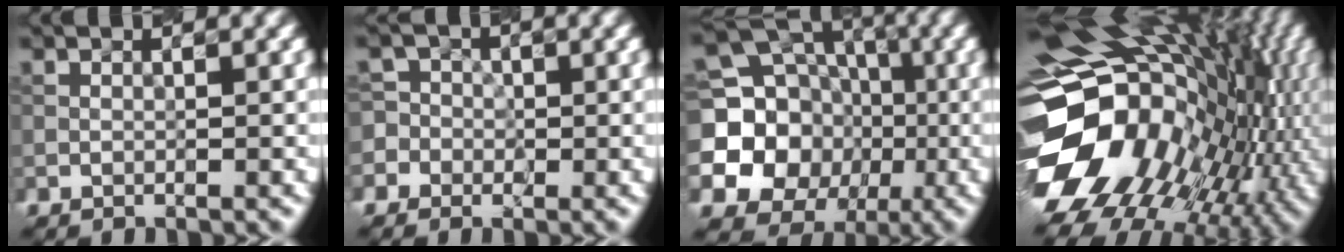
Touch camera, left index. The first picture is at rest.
{"total": 4.2, "force": [-1.6, 3.9, 0.6], "torque": [0.008, 0.019, -0.054]}
{"total": 15.9, "force": [-0.5, 14.8, 5.8], "torque": [-0.161, 0.008, -0.025]}
{"total": 17.3, "force": [-2.2, 12.0, 12.4], "torque": [-0.231, -0.006, -0.039]}